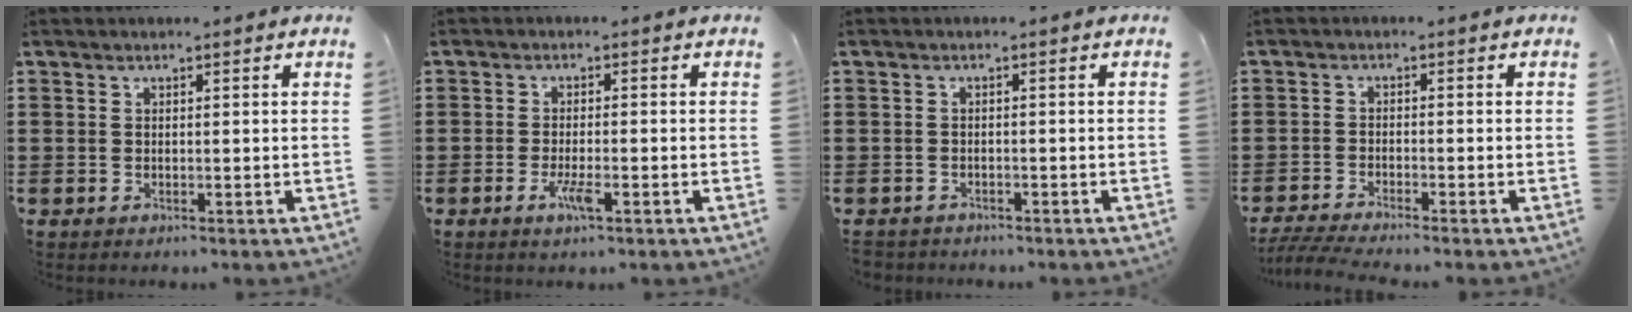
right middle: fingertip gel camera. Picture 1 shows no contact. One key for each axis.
{"total": 3.2, "fx": -1.4, "fy": 0.6, "fz": 2.8, "tx": -0.059, "ty": -0.005, "tz": -0.029}
{"total": 1.1, "fx": -1.1, "fy": 0.3, "fz": 0.0, "tx": -0.005, "ty": 0.001, "tz": -0.024}
{"total": 3.0, "fx": -2.7, "fy": -0.2, "fz": 1.3, "tx": -0.035, "ty": -0.009, "tz": -0.059}